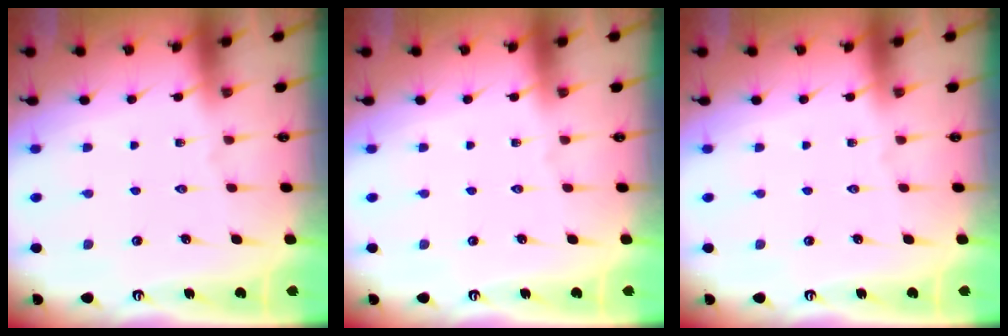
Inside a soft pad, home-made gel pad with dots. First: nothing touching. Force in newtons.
{"total": 0.0}
{"total": 0.0}